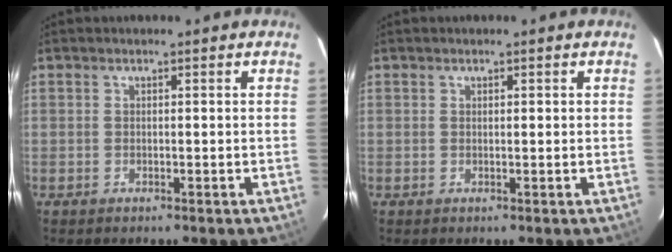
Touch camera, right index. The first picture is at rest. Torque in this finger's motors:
{"motor_torque": [-0.11, -0.02, -0.01, 0.00]}